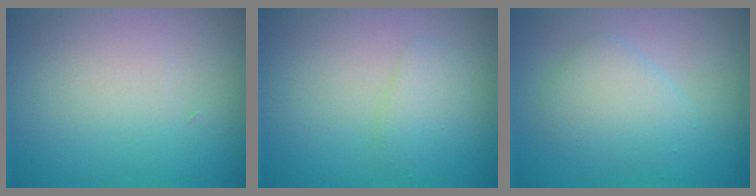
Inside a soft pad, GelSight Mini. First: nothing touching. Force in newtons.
{"total": 1.5, "press": 1.5, "slide": 0.1}
{"total": 3.1, "press": 3.1, "slide": 0.3}